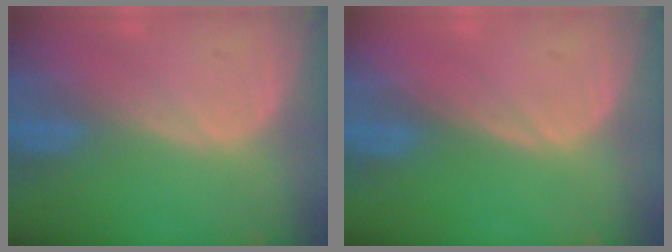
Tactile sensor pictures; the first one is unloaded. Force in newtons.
{"total": 0.0}